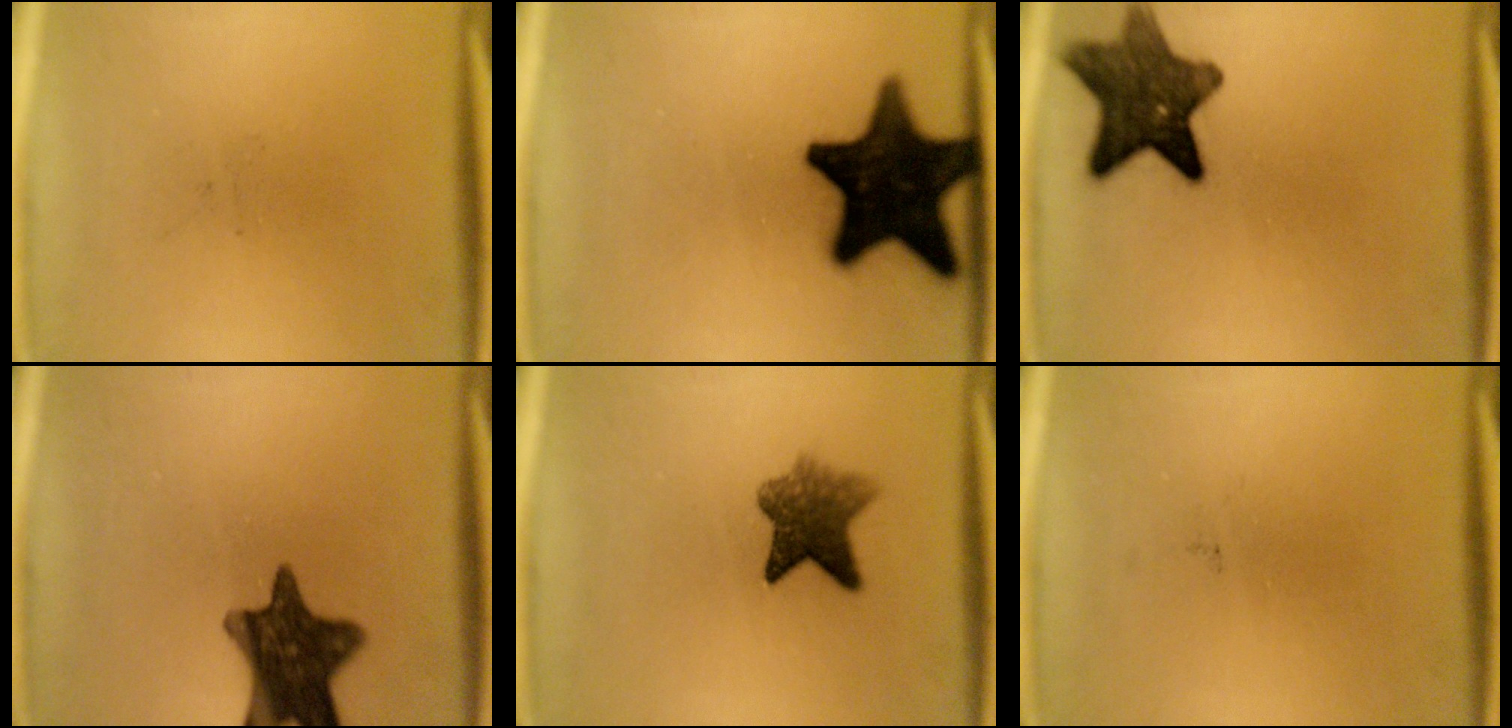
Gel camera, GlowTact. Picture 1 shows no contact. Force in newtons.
{"total": 19.1}
{"total": 11.3}
{"total": 12.8}
{"total": 6.5}
{"total": 0.0}